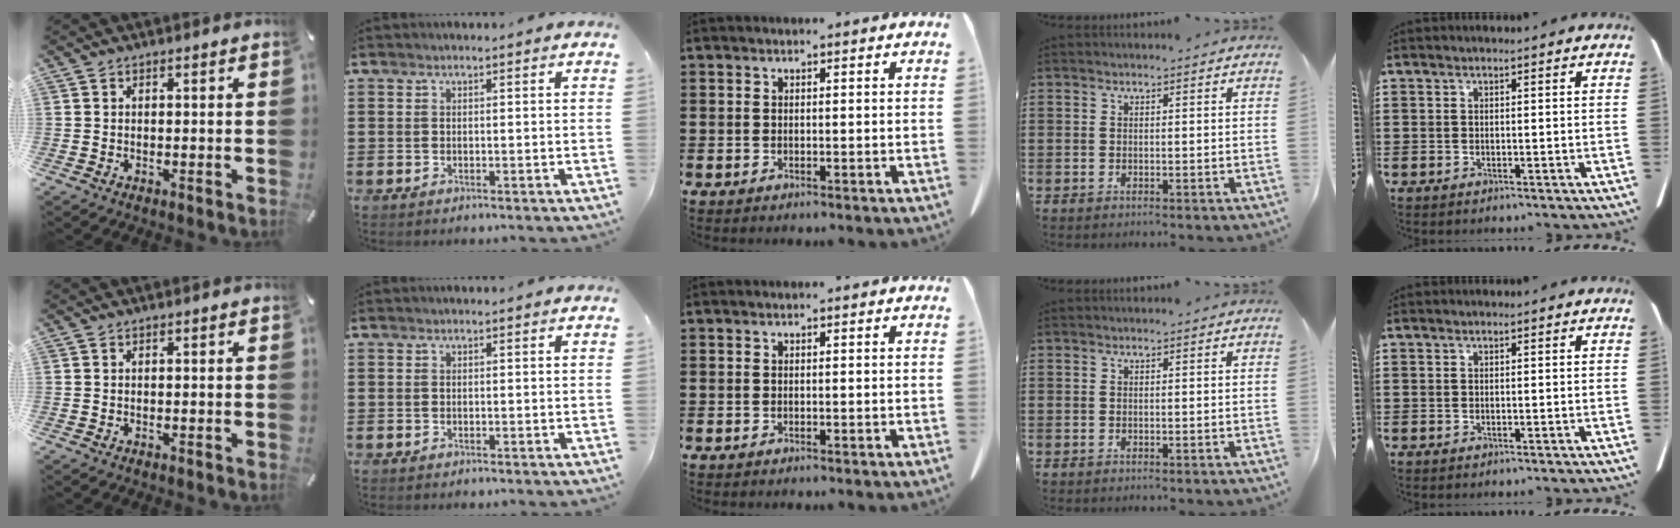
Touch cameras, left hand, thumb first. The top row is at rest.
{}